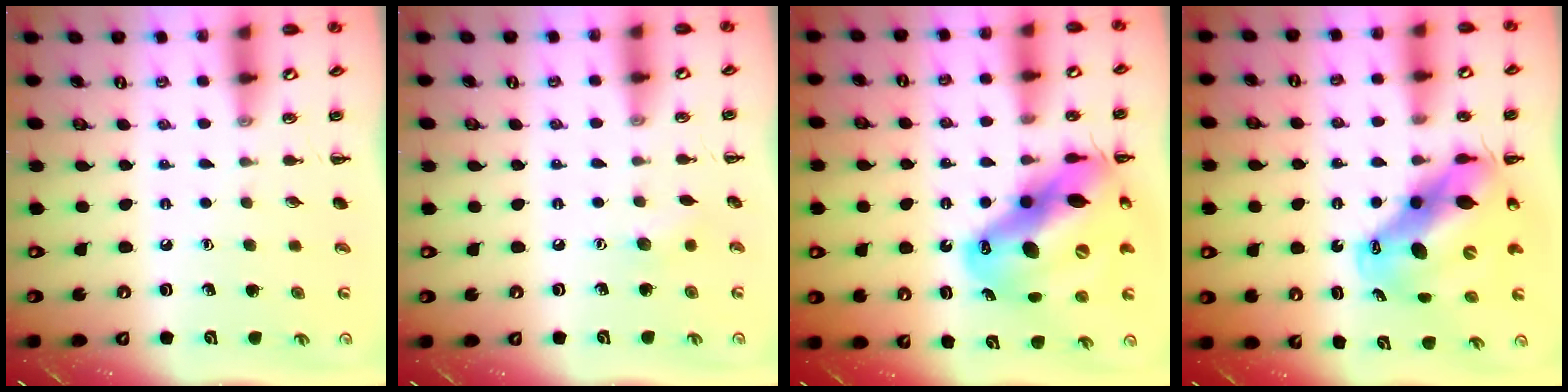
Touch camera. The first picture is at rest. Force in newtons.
{"total": 5.1, "press": 4.9, "slide": 1.3}
{"total": 22.3, "press": 21.4, "slide": 6.3}
{"total": 16.2, "press": 15.7, "slide": 4.2}